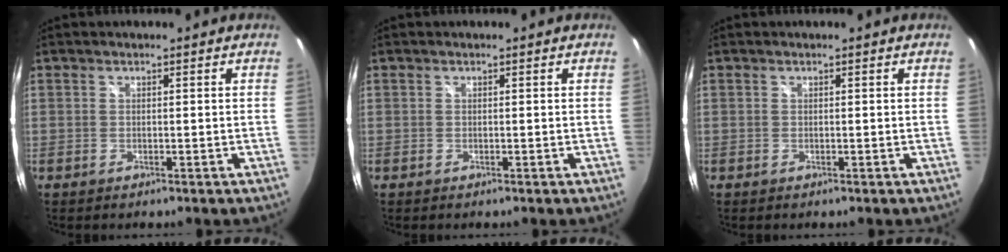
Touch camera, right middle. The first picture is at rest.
{"total": 0.0}
{"total": 0.0}